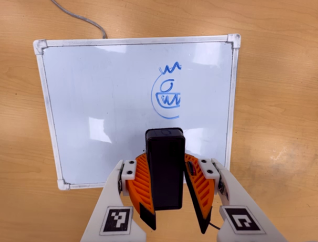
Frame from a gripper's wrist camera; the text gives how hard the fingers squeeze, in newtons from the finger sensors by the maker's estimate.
{"total": 7.8, "left": 8.5, "right": 7.1}